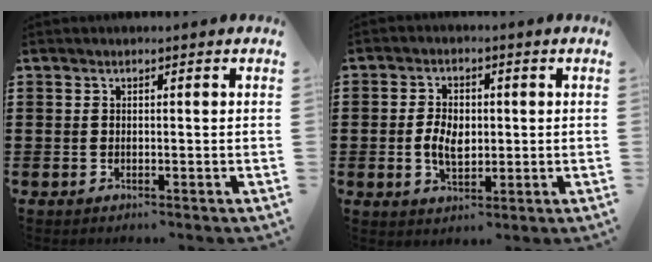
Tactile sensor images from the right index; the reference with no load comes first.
{"total": 4.7, "force": [-0.2, 2.9, 3.7], "torque": [-0.082, 0.007, -0.008]}